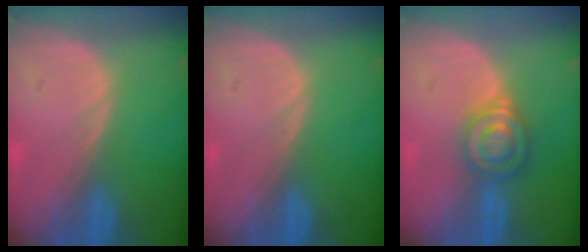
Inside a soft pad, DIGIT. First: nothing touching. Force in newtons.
{"total": 0.0}
{"total": 6.5, "press": 5.7, "slide": 3.2}